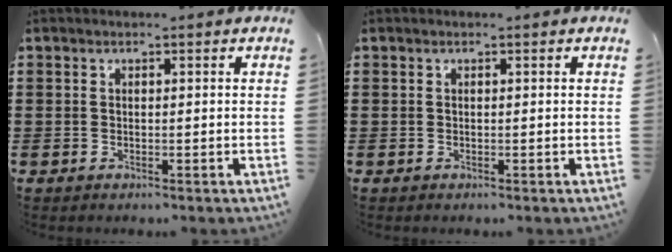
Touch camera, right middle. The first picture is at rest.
{"total": 0.0}